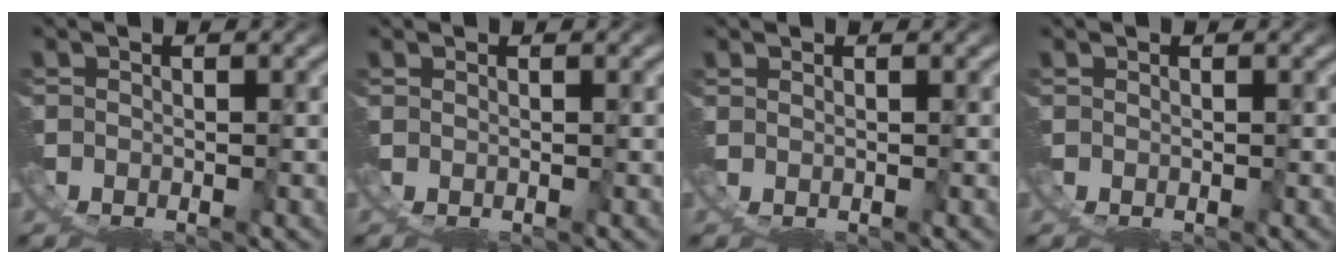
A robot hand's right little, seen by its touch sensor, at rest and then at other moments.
{"total": 0.6, "force": [0.1, -0.5, -0.4], "torque": [0.011, 0.004, -0.001]}
{"total": 0.9, "force": [0.1, -0.8, -0.5], "torque": [0.016, 0.006, -0.002]}
{"total": 0.0}